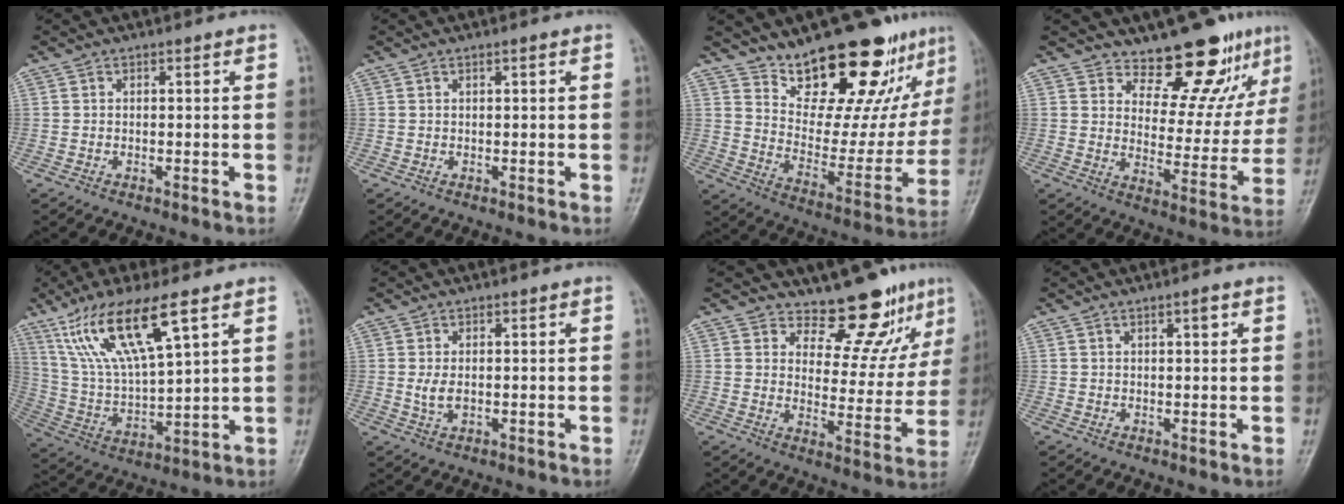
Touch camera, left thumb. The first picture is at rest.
{"total": 0.5, "force": [0.3, 0.1, 0.4], "torque": [-0.007, 0.000, 0.005]}
{"total": 23.8, "force": [17.8, 8.9, 13.1], "torque": [-0.140, -0.111, 0.267]}
{"total": 13.9, "force": [11.1, 5.5, 6.1], "torque": [-0.030, -0.092, 0.159]}
{"total": 16.9, "force": [9.3, 4.2, 13.4], "torque": [-0.265, -0.030, 0.192]}
{"total": 2.6, "force": [0.2, 1.5, 2.0], "torque": [-0.039, -0.007, 0.008]}
{"total": 11.5, "force": [9.8, 4.5, 4.1], "torque": [-0.009, -0.086, 0.136]}
{"total": 1.7, "force": [0.9, 0.4, 1.4], "torque": [-0.016, -0.002, 0.015]}